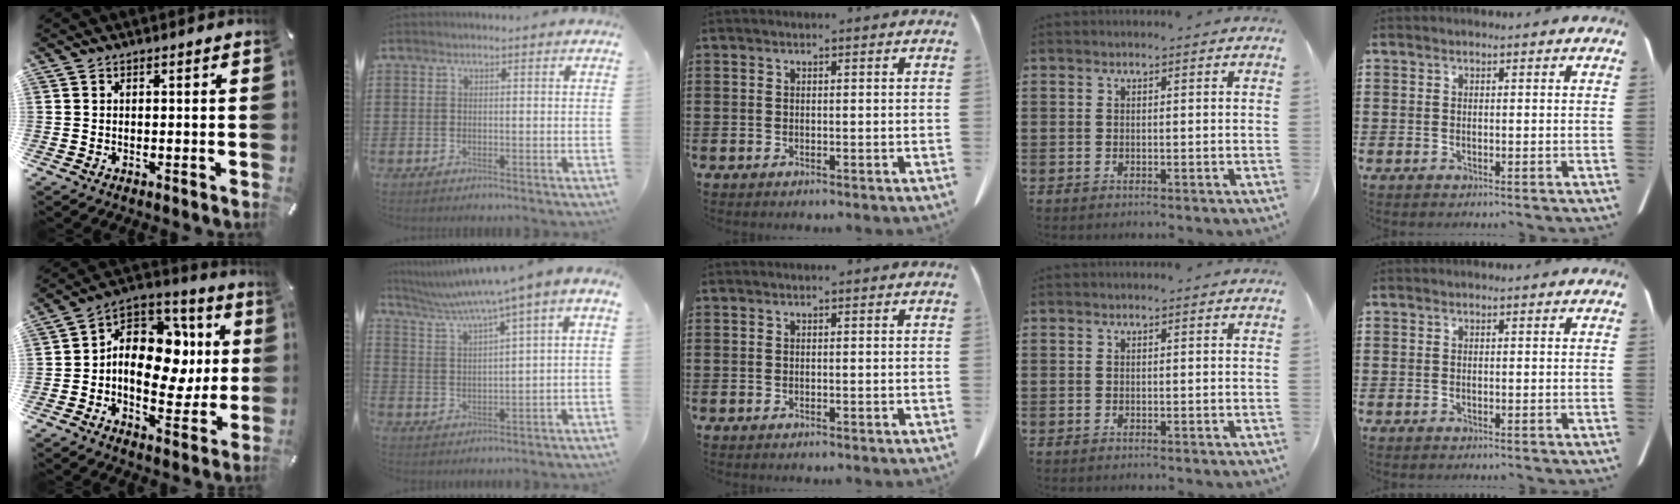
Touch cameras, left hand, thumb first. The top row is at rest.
{"thumb": {"total": 14.9, "force": [0.8, 11.3, 9.7], "torque": [-0.151, -0.014, 0.021]}, "index": {"total": 4.6, "force": [2.9, -0.1, 3.6], "torque": [-0.082, -0.024, 0.041]}}